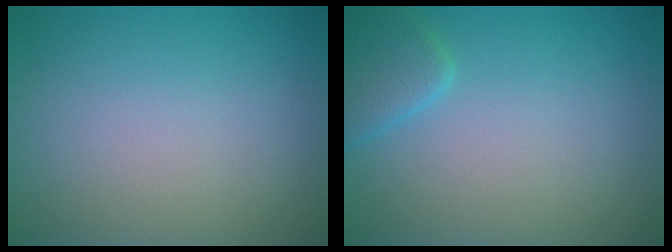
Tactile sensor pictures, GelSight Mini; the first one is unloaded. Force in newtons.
{"total": 2.3, "press": 2.3, "slide": 0.2}